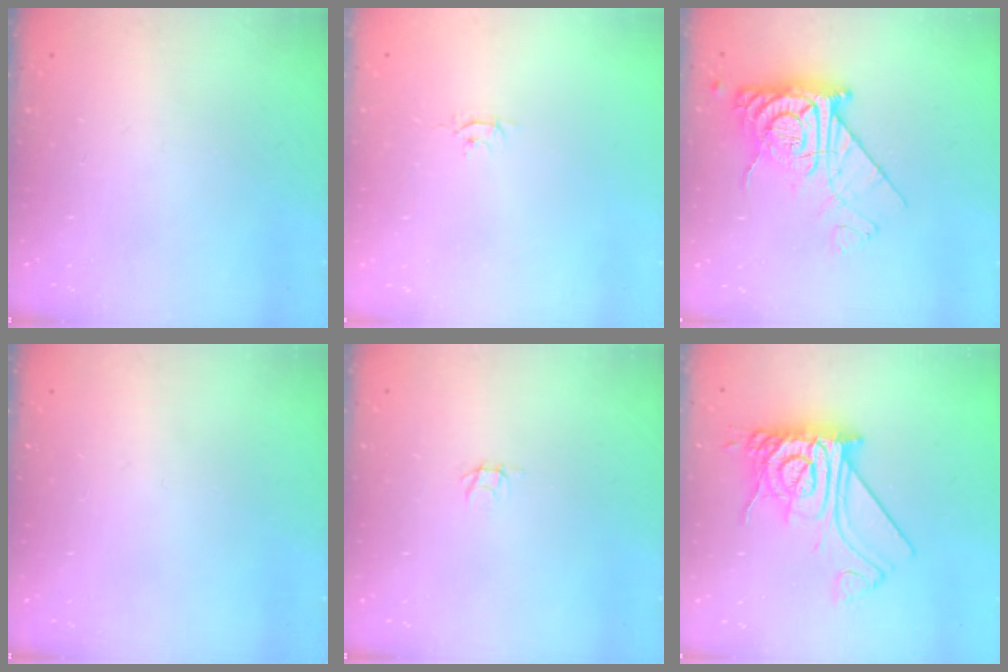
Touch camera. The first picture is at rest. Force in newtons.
{"total": 2.6, "press": 2.6, "slide": 0.3}
{"total": 13.8, "press": 13.7, "slide": 1.3}
{"total": 0.0}
{"total": 1.8, "press": 1.8, "slide": 0.1}
{"total": 15.8, "press": 15.7, "slide": 1.4}